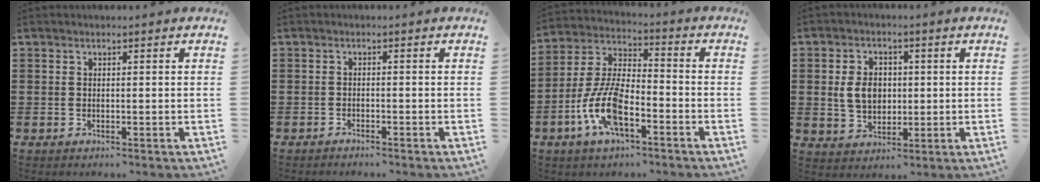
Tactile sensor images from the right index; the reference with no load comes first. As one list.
[{"total": 1.0, "force": [-1.0, 0.0, 0.1], "torque": [-0.003, 0.001, -0.020]}, {"total": 10.0, "force": [-4.2, 4.2, 8.0], "torque": [-0.195, -0.005, -0.085]}, {"total": 5.9, "force": [0.3, 4.3, 4.0], "torque": [-0.092, 0.007, -0.002]}]